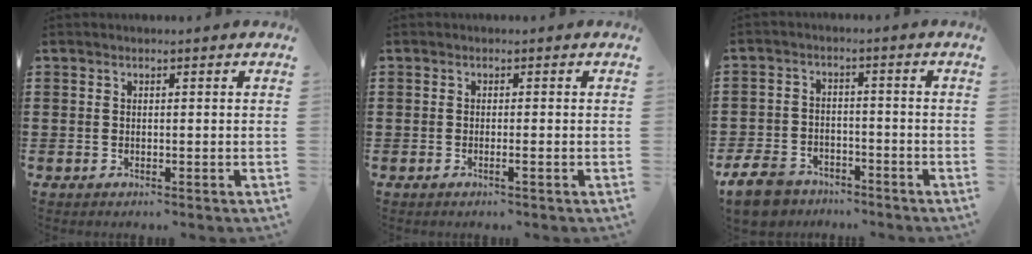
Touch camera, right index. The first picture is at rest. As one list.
[{"total": 2.5, "force": [-1.0, -0.3, 2.3], "torque": [-0.039, -0.009, -0.019]}, {"total": 6.4, "force": [-5.7, 2.1, 1.9], "torque": [-0.056, 0.010, -0.116]}]